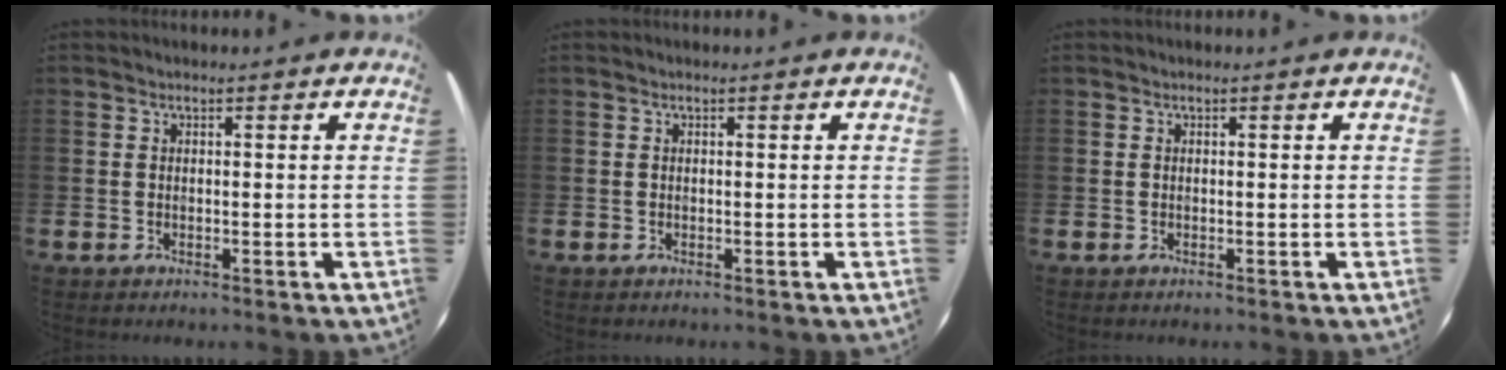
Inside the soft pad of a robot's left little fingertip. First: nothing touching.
{"total": 0.0}
{"total": 0.0}